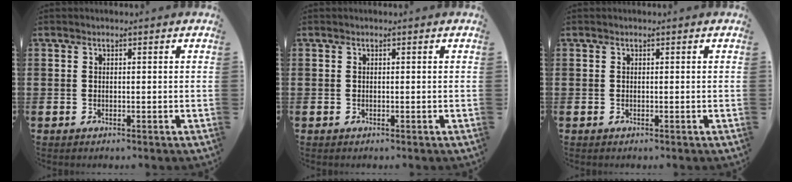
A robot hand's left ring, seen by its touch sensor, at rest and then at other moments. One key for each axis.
{"total": 0.0}
{"total": 0.0}